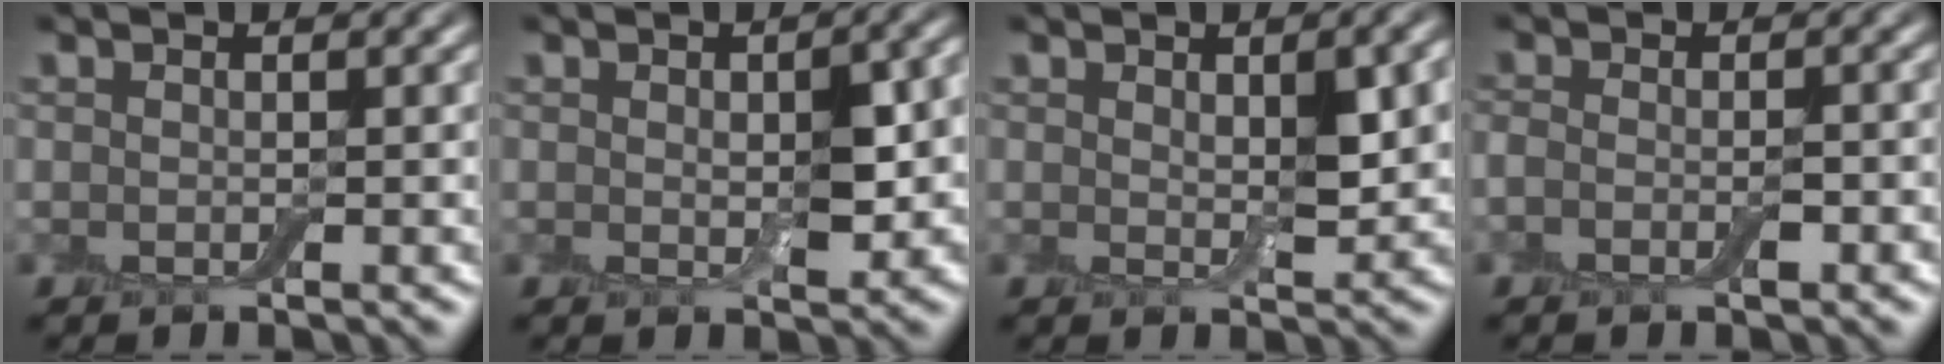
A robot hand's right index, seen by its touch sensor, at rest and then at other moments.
{"total": 4.3, "force": [-0.1, 2.1, 3.8], "torque": [-0.059, -0.004, 0.003]}
{"total": 3.3, "force": [0.6, 1.3, 3.0], "torque": [-0.047, -0.005, 0.012]}
{"total": 2.3, "force": [-1.1, 0.9, 1.7], "torque": [-0.036, -0.001, -0.025]}